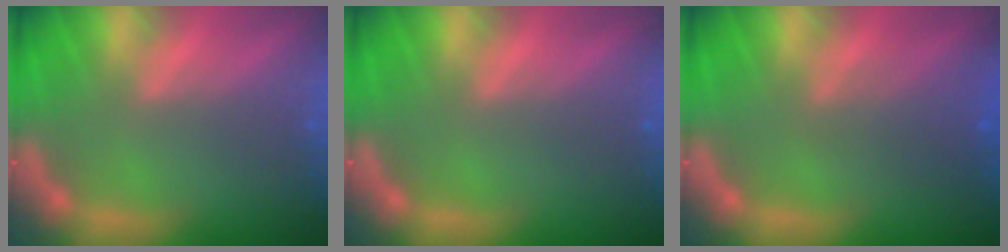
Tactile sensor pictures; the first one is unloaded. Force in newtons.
{"total": 0.0}
{"total": 3.0}